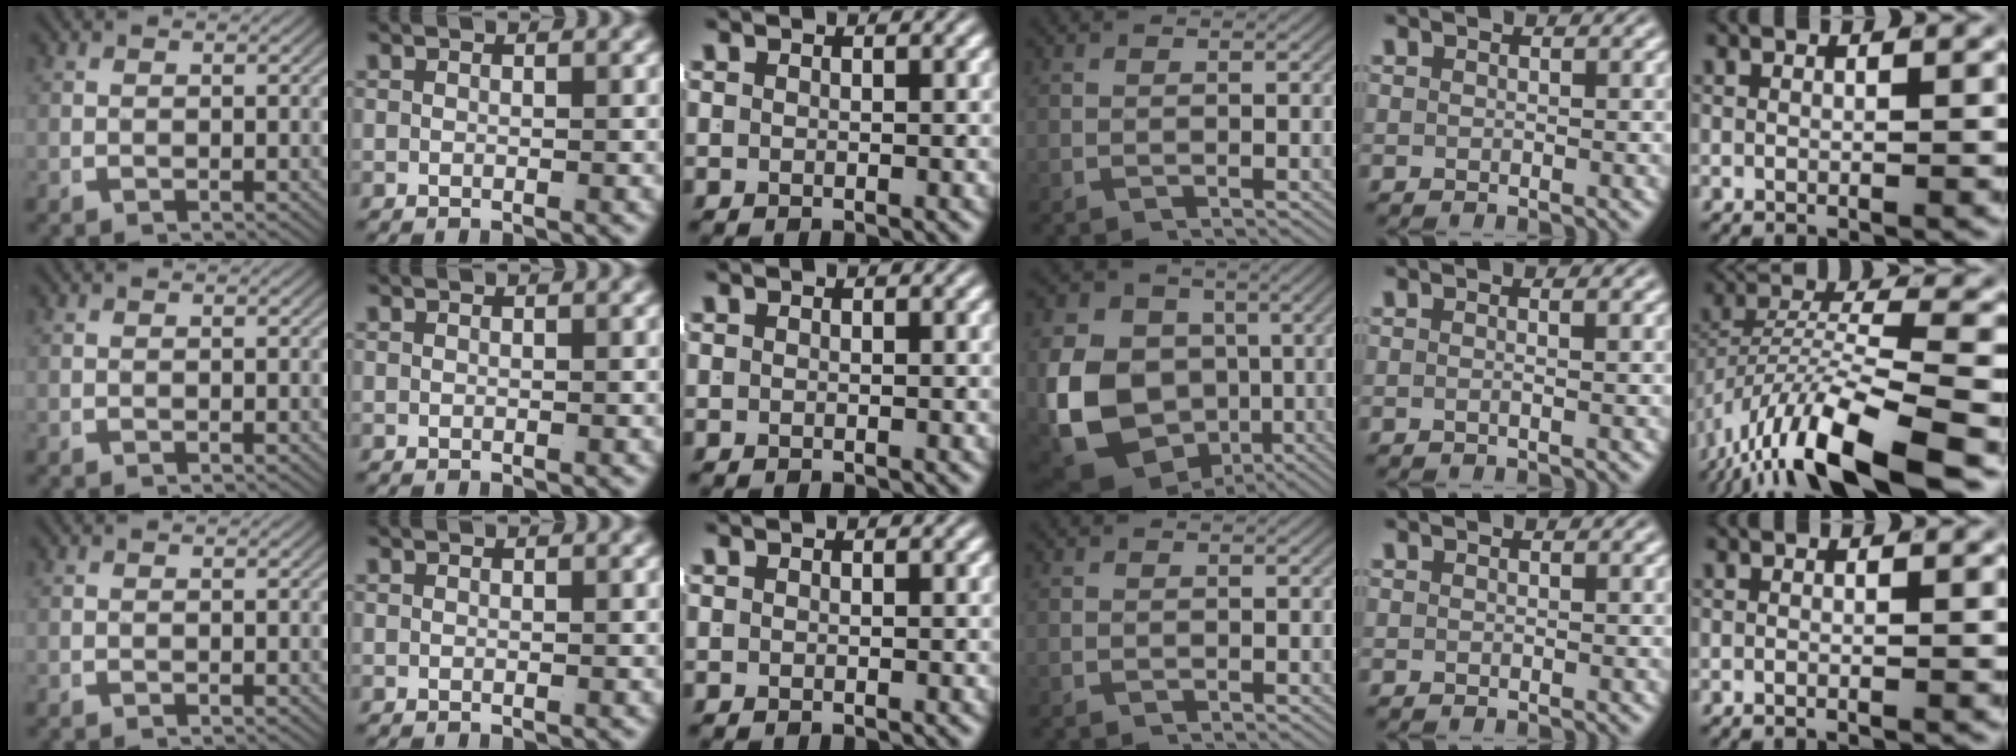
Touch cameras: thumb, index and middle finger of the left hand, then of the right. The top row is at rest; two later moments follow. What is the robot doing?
{"motion": "lift_and_place", "object": "jacket"}